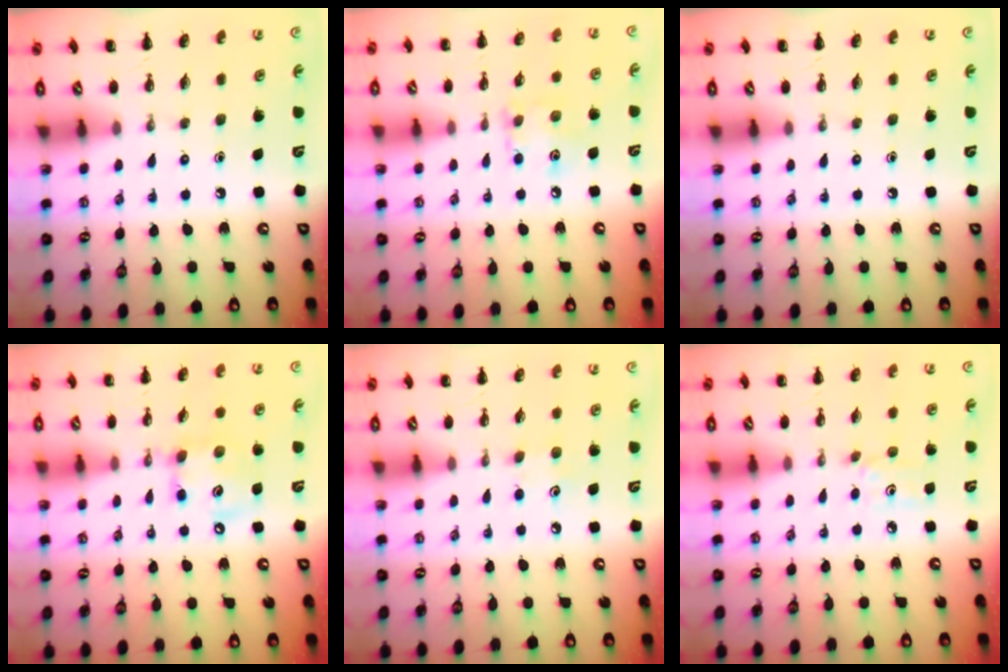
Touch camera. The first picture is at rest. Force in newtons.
{"total": 6.5, "press": 6.5, "slide": 0.8}
{"total": 0.0}
{"total": 9.9, "press": 9.8, "slide": 1.0}
{"total": 5.1, "press": 4.9, "slide": 1.5}
{"total": 3.0, "press": 2.8, "slide": 1.1}